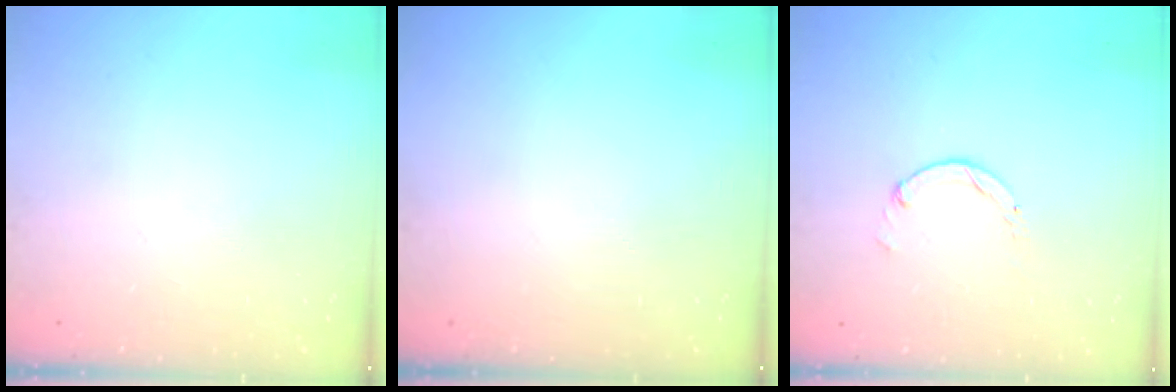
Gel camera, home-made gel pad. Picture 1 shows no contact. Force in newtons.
{"total": 0.0}
{"total": 0.7, "press": 0.7, "slide": 0.2}